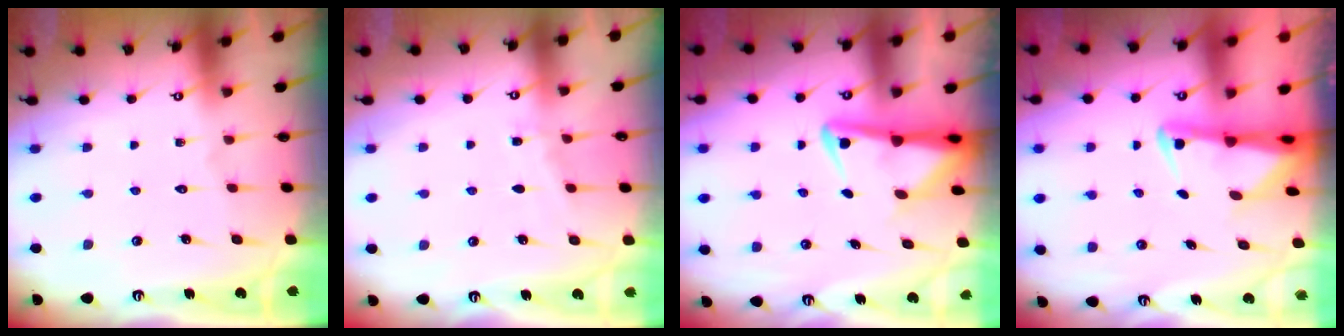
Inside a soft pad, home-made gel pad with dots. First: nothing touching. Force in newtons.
{"total": 4.5, "press": 4.5, "slide": 0.5}
{"total": 4.4, "press": 4.2, "slide": 1.3}
{"total": 2.6, "press": 2.5, "slide": 0.5}